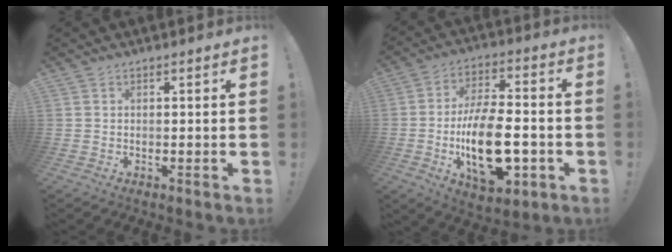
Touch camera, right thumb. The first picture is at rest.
{"total": 21.2, "force": [-5.0, 10.8, 17.5], "torque": [-0.305, 0.014, -0.072]}